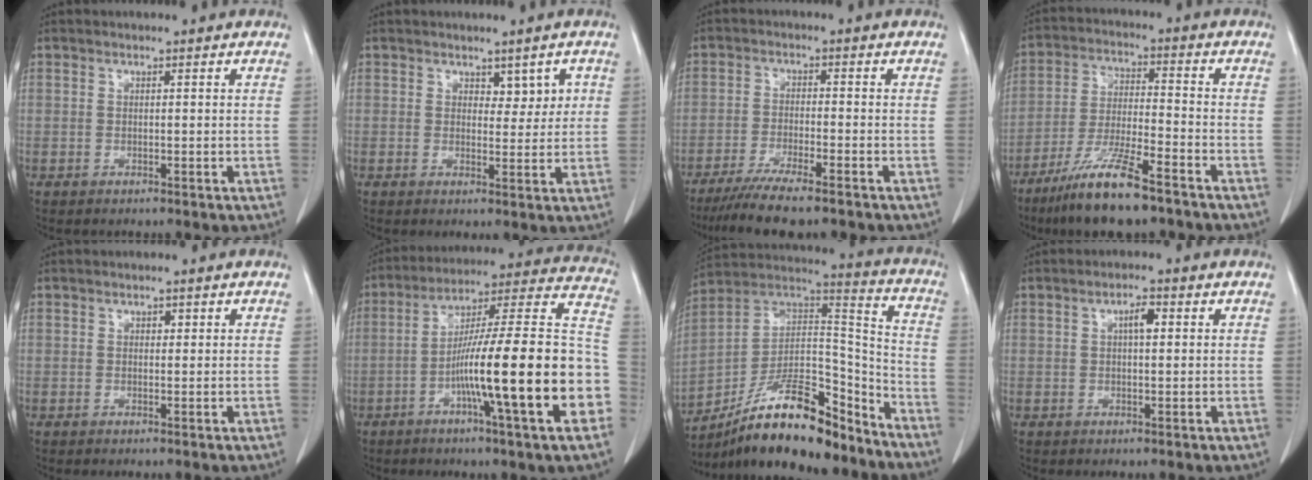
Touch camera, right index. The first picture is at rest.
{"total": 3.0, "force": [1.3, 1.8, 2.0], "torque": [-0.014, 0.001, 0.018]}
{"total": 8.9, "force": [-7.1, 0.4, 5.3], "torque": [-0.084, -0.023, -0.118]}
{"total": 12.5, "force": [-8.7, 1.5, 8.8], "torque": [-0.175, -0.030, -0.159]}
{"total": 0.8, "force": [0.3, 0.6, 0.5], "torque": [-0.005, 0.001, 0.003]}
{"total": 24.0, "force": [-6.6, 0.9, 23.1], "torque": [-0.280, 0.011, -0.107]}
{"total": 21.3, "force": [-16.1, 6.0, 12.6], "torque": [-0.211, 0.036, -0.275]}
{"total": 2.6, "force": [0.7, 0.8, 2.4], "torque": [-0.043, 0.005, 0.010]}